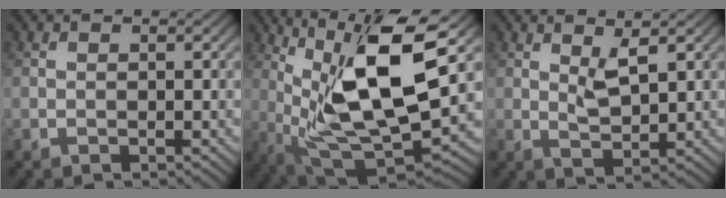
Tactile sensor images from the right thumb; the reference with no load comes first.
{"total": 15.8, "force": [4.1, 5.3, 14.3], "torque": [-0.270, -0.004, 0.079]}
{"total": 3.3, "force": [1.6, 1.0, 2.7], "torque": [-0.057, -0.010, 0.034]}